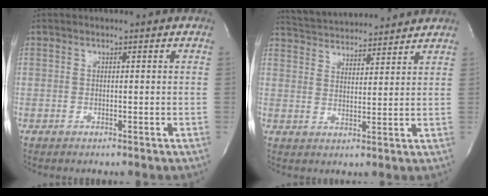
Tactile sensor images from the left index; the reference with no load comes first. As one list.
[{"total": 12.9, "force": [12.3, 1.9, 3.3], "torque": [-0.062, 0.025, 0.188]}]